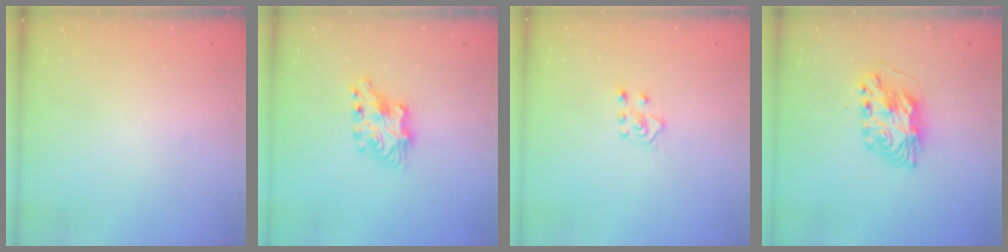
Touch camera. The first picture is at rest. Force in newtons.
{"total": 8.2, "press": 8.1, "slide": 0.8}
{"total": 6.1, "press": 6.1, "slide": 0.5}
{"total": 7.7, "press": 7.7, "slide": 0.8}